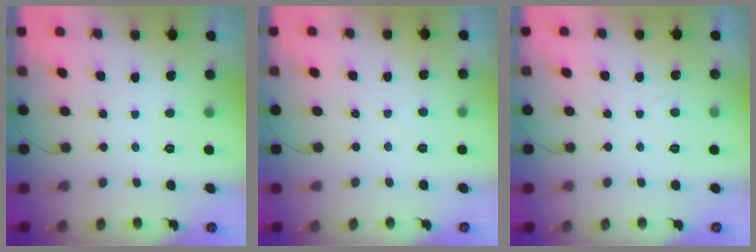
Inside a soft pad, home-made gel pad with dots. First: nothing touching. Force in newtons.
{"total": 2.2, "press": 2.1, "slide": 0.4}
{"total": 0.8, "press": 0.7, "slide": 0.3}